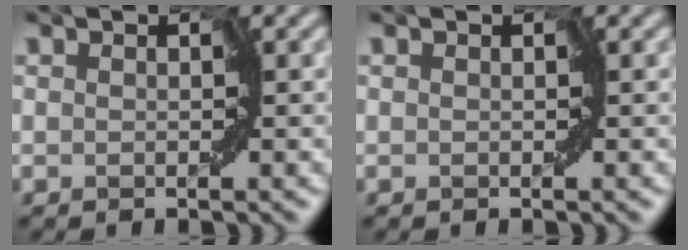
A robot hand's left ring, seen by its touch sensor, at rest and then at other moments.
{"total": 0.0}